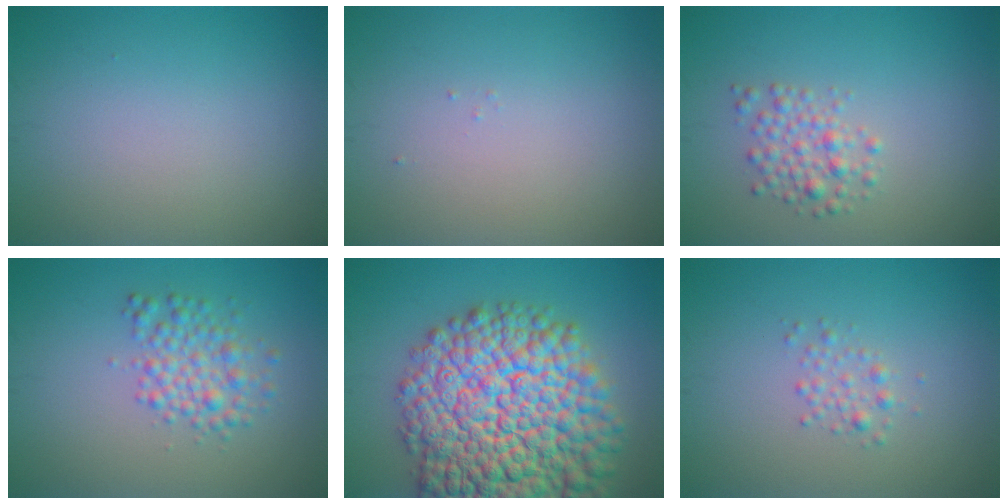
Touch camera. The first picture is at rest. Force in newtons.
{"total": 0.0}
{"total": 2.3, "press": 2.3, "slide": 0.1}
{"total": 3.3, "press": 3.3, "slide": 0.1}
{"total": 18.0, "press": 18.0, "slide": 0.8}
{"total": 1.3, "press": 1.3, "slide": 0.0}